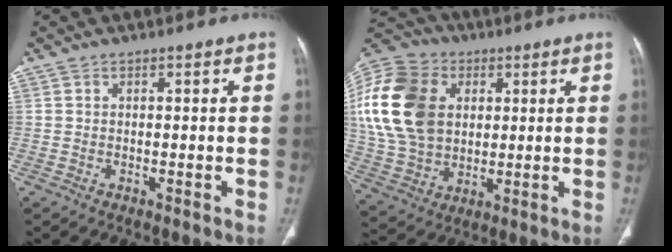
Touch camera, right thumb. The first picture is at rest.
{"total": 23.2, "force": [4.7, 17.0, 15.1], "torque": [-0.313, 0.006, 0.090]}